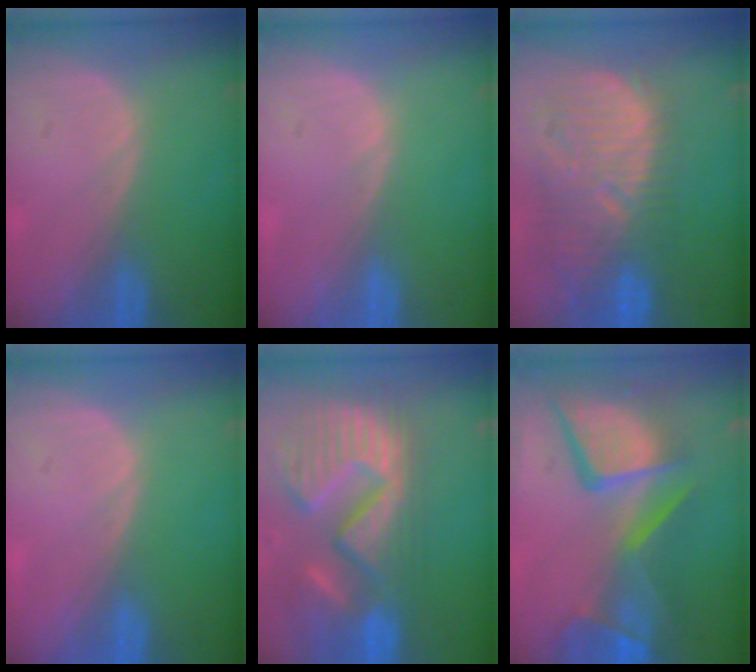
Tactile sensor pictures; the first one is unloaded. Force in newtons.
{"total": 0.0}
{"total": 12.5, "press": 11.2, "slide": 5.6}
{"total": 0.0}
{"total": 15.1, "press": 12.6, "slide": 8.3}
{"total": 13.6, "press": 11.1, "slide": 7.9}